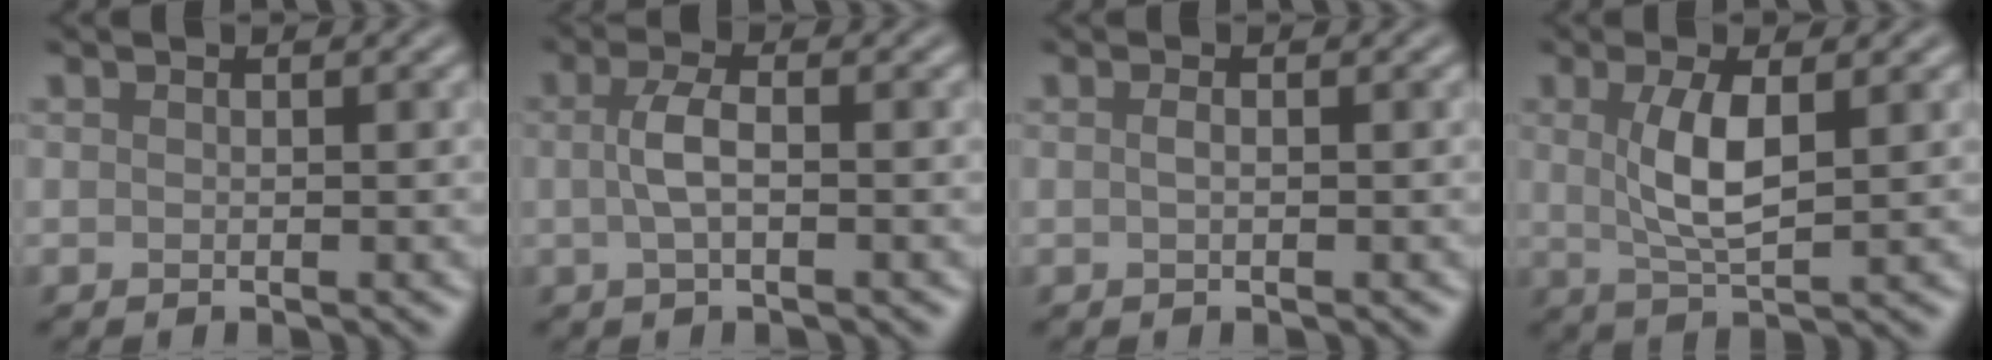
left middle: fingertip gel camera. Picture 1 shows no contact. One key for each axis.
{"total": 2.5, "fx": 0.0, "fy": 0.9, "fz": 2.4, "tx": -0.052, "ty": 0.003, "tz": -0.003}
{"total": 0.7, "fx": 0.0, "fy": 0.2, "fz": 0.6, "tx": -0.015, "ty": 0.001, "tz": 0.001}
{"total": 4.3, "fx": 0.9, "fy": 1.4, "fz": 4.0, "tx": -0.086, "ty": -0.002, "tz": 0.019}